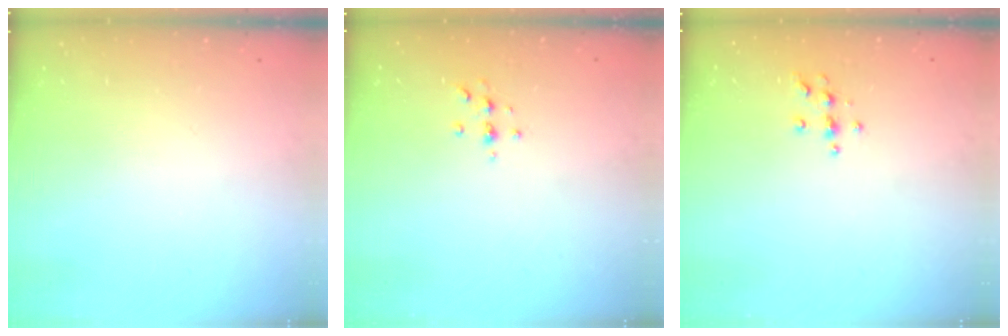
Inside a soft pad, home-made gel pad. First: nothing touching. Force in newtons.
{"total": 3.3, "press": 3.2, "slide": 0.4}
{"total": 3.9, "press": 3.9, "slide": 0.6}